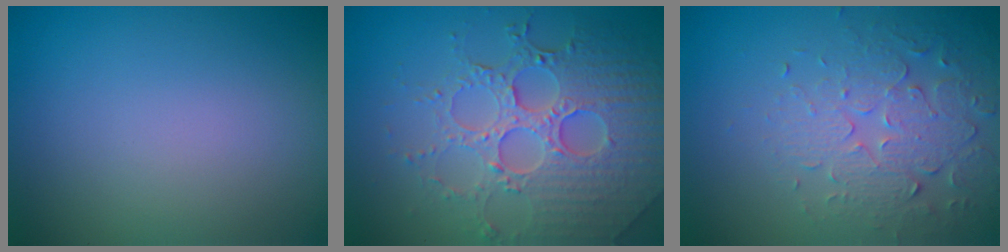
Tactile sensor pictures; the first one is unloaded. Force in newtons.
{"total": 7.3, "press": 5.5, "slide": 4.9}
{"total": 4.4, "press": 3.5, "slide": 2.7}